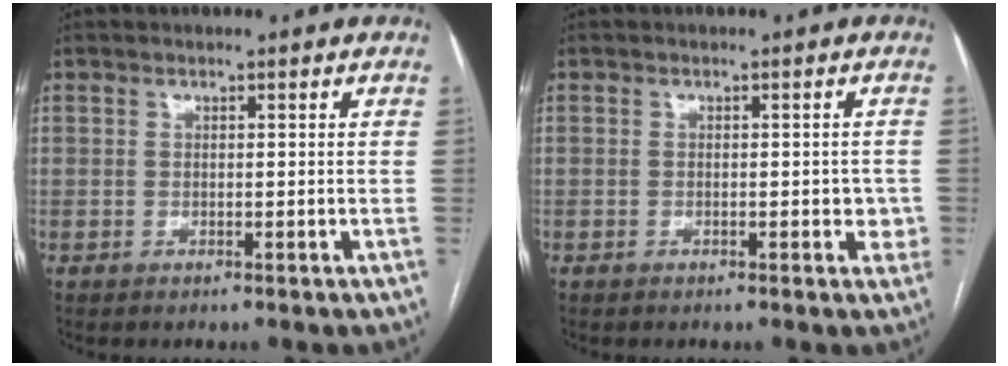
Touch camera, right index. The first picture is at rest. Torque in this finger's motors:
{"motor_torque": [0.45, -0.02, 0.20, 0.03]}